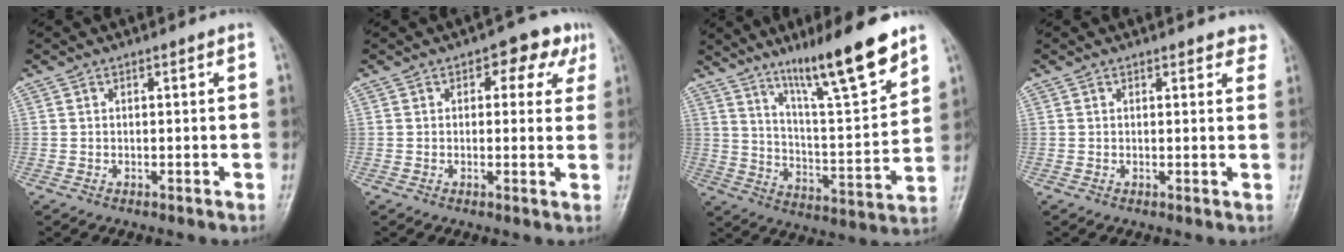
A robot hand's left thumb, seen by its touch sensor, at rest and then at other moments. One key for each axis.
{"total": 6.3, "fx": 2.7, "fy": 4.0, "fz": 4.1, "tx": -0.004, "ty": -0.002, "tz": 0.022}
{"total": 17.4, "fx": 12.2, "fy": 2.3, "fz": 12.3, "tx": -0.177, "ty": -0.073, "tz": 0.204}
{"total": 3.7, "fx": 3.3, "fy": 1.5, "fz": 0.8, "tx": 0.024, "ty": -0.012, "tz": 0.020}